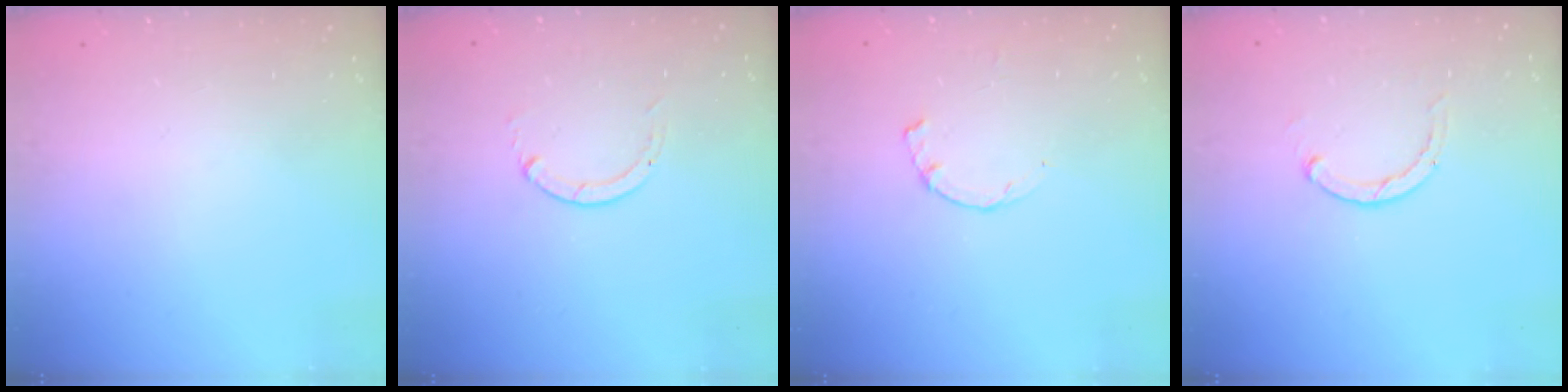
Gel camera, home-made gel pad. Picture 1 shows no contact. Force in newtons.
{"total": 0.6, "press": 0.5, "slide": 0.1}
{"total": 1.2, "press": 1.1, "slide": 0.3}
{"total": 2.8, "press": 2.8, "slide": 0.5}